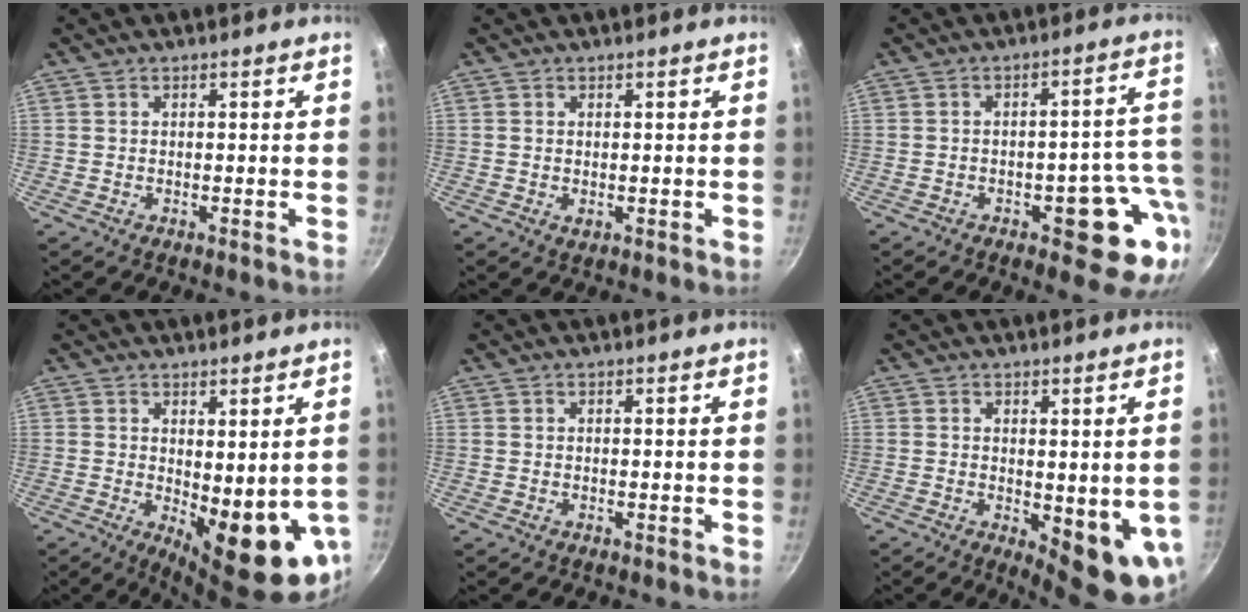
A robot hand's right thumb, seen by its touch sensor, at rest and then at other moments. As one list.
[{"total": 1.1, "force": [0.0, 0.7, 0.8], "torque": [-0.013, -0.002, 0.001]}, {"total": 12.6, "force": [-4.7, 5.7, 10.2], "torque": [-0.062, 0.038, -0.056]}, {"total": 12.8, "force": [-1.0, 5.0, 11.8], "torque": [-0.133, -0.021, 0.003]}, {"total": 0.0}, {"total": 9.1, "force": [-0.7, 3.3, 8.4], "torque": [-0.092, -0.015, -0.001]}]